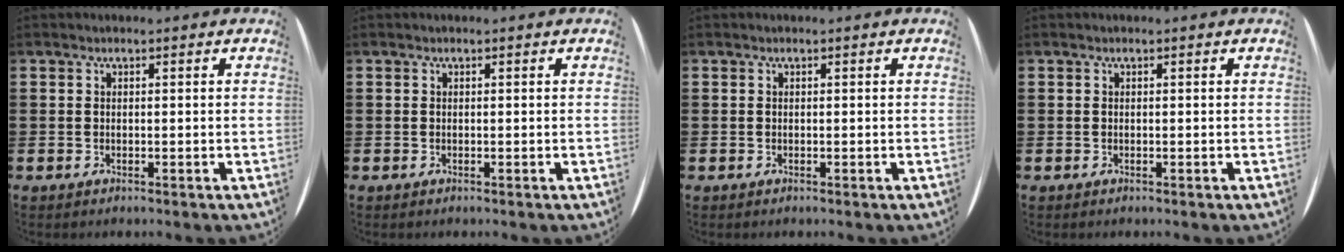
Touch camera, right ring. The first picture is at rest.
{"total": 0.0}
{"total": 0.0}
{"total": 0.0}